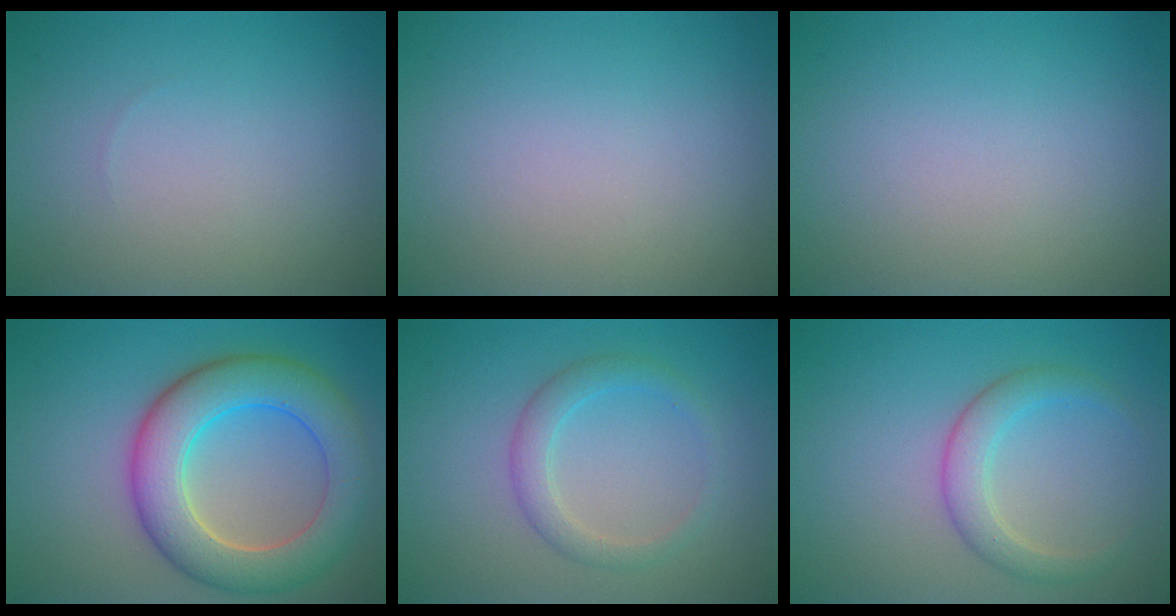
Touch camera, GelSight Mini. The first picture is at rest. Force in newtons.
{"total": 0.0}
{"total": 0.0}
{"total": 8.3, "press": 8.3, "slide": 0.4}
{"total": 2.4, "press": 2.4, "slide": 0.1}
{"total": 2.9, "press": 2.9, "slide": 0.3}